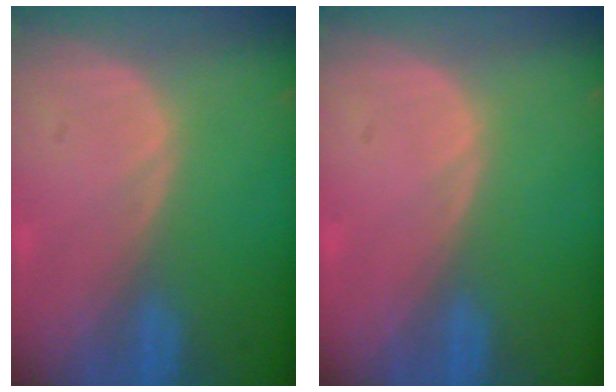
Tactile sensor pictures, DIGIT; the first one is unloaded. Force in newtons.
{"total": 0.0}